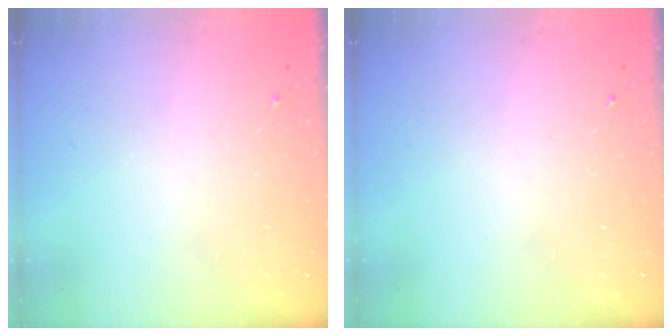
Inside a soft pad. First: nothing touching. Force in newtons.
{"total": 0.0}